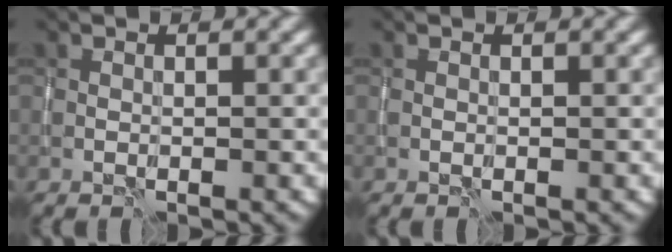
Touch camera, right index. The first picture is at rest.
{"total": 0.0}